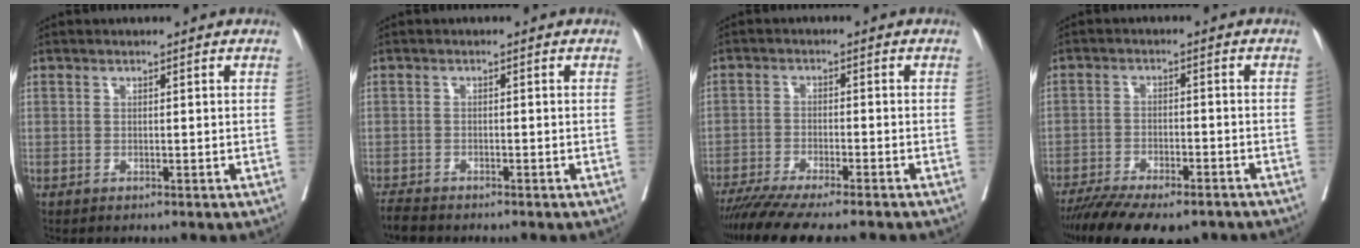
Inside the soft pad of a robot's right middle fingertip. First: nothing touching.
{"total": 3.1, "force": [-2.9, 0.4, 0.9], "torque": [-0.019, -0.013, -0.053]}
{"total": 13.7, "force": [-11.6, 0.9, 7.2], "torque": [-0.109, -0.032, -0.181]}
{"total": 15.6, "force": [-12.5, 4.5, 8.2], "torque": [-0.160, -0.019, -0.188]}